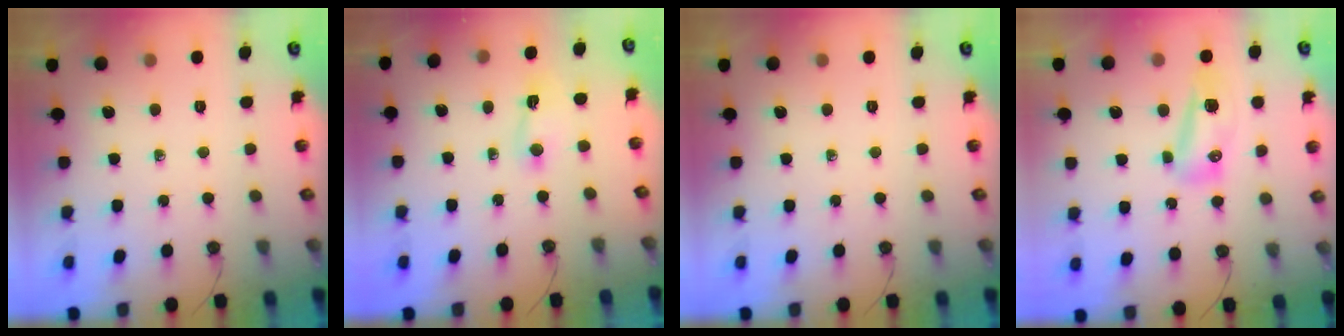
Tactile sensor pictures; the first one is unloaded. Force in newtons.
{"total": 1.8, "press": 1.8, "slide": 0.3}
{"total": 0.0}
{"total": 8.4, "press": 8.3, "slide": 1.2}